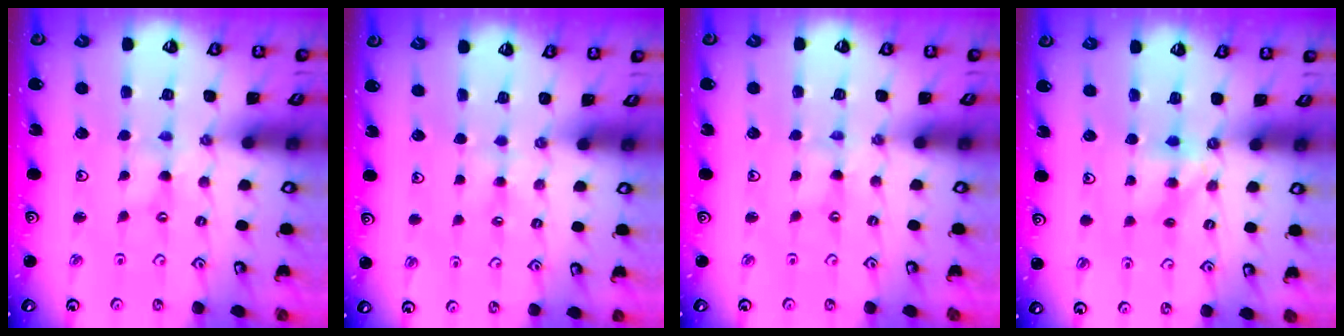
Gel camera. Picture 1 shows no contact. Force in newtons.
{"total": 2.0, "press": 2.0, "slide": 0.4}
{"total": 0.0}
{"total": 4.6, "press": 4.5, "slide": 0.7}